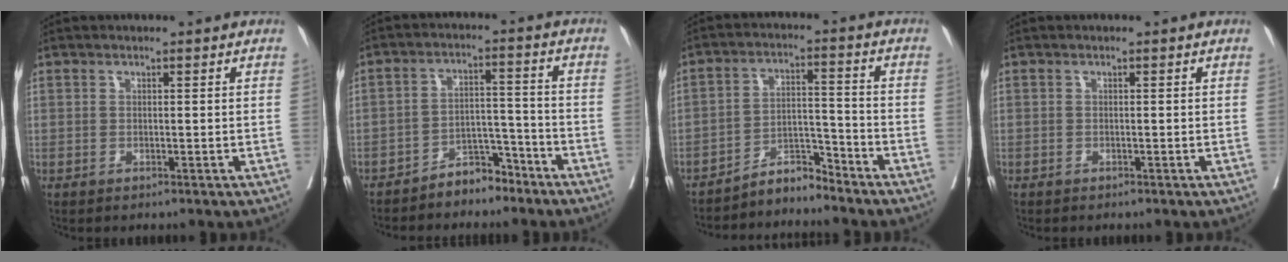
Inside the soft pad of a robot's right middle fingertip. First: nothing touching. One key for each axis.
{"total": 5.6, "fx": -4.8, "fy": 2.3, "fz": 1.6, "tx": -0.022, "ty": 0.013, "tz": -0.081}
{"total": 5.0, "fx": -4.9, "fy": 0.3, "fz": 0.4, "tx": 0.001, "ty": 0.008, "tz": -0.086}
{"total": 0.6, "fx": -0.4, "fy": 0.5, "fz": -0.1, "tx": -0.001, "ty": 0.005, "tz": -0.008}